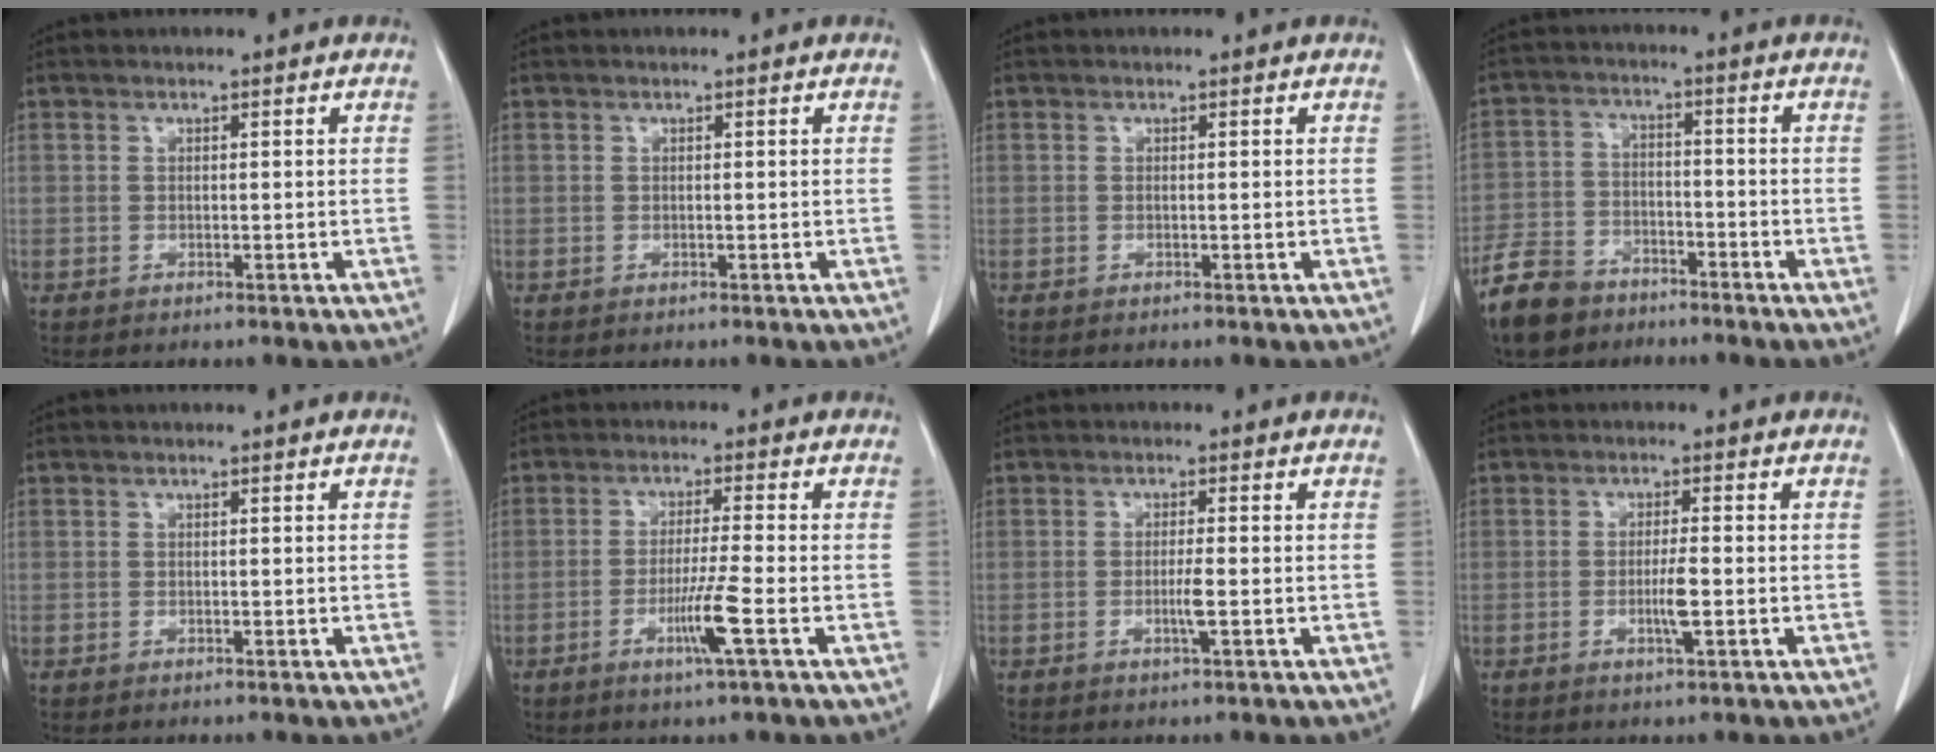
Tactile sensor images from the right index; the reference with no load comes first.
{"total": 0.0}
{"total": 0.0}
{"total": 8.4, "force": [-6.5, 4.5, 2.7], "torque": [-0.071, -0.008, -0.124]}
{"total": 0.0}
{"total": 4.3, "force": [-2.0, -0.7, 3.7], "torque": [-0.071, -0.008, -0.038]}
{"total": 2.3, "force": [-0.8, -0.2, 2.2], "torque": [-0.043, -0.003, -0.014]}
{"total": 3.2, "force": [-1.0, -0.1, 3.0], "torque": [-0.059, -0.004, -0.018]}